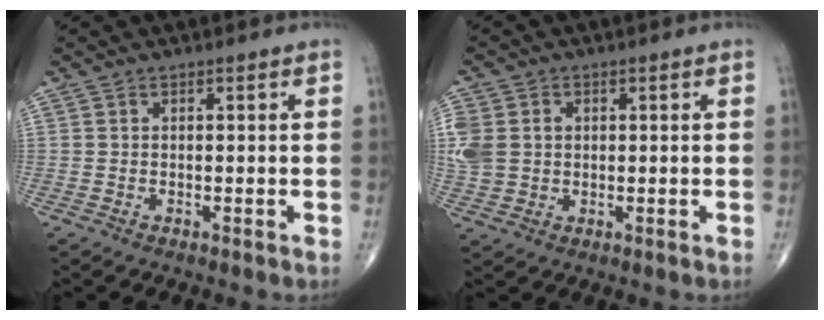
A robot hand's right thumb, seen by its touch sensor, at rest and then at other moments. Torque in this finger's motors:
{"motor_torque": [0.10, 0.03, 0.48, 0.22, 0.04]}